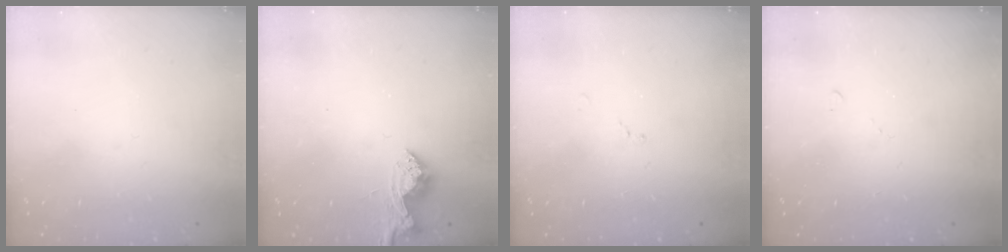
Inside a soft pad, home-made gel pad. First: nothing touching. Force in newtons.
{"total": 10.0, "press": 10.0, "slide": 0.2}
{"total": 5.5, "press": 5.5, "slide": 0.8}
{"total": 5.1, "press": 5.0, "slide": 0.6}